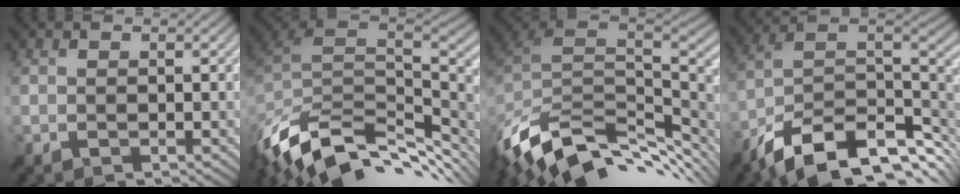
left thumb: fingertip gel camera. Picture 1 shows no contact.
{"total": 14.0, "force": [-6.6, 7.9, 9.5], "torque": [-0.238, -0.019, -0.110]}
{"total": 13.7, "force": [-6.4, 7.8, 9.2], "torque": [-0.222, -0.021, -0.106]}
{"total": 15.1, "force": [-7.7, 7.4, 10.7], "torque": [-0.239, -0.016, -0.128]}